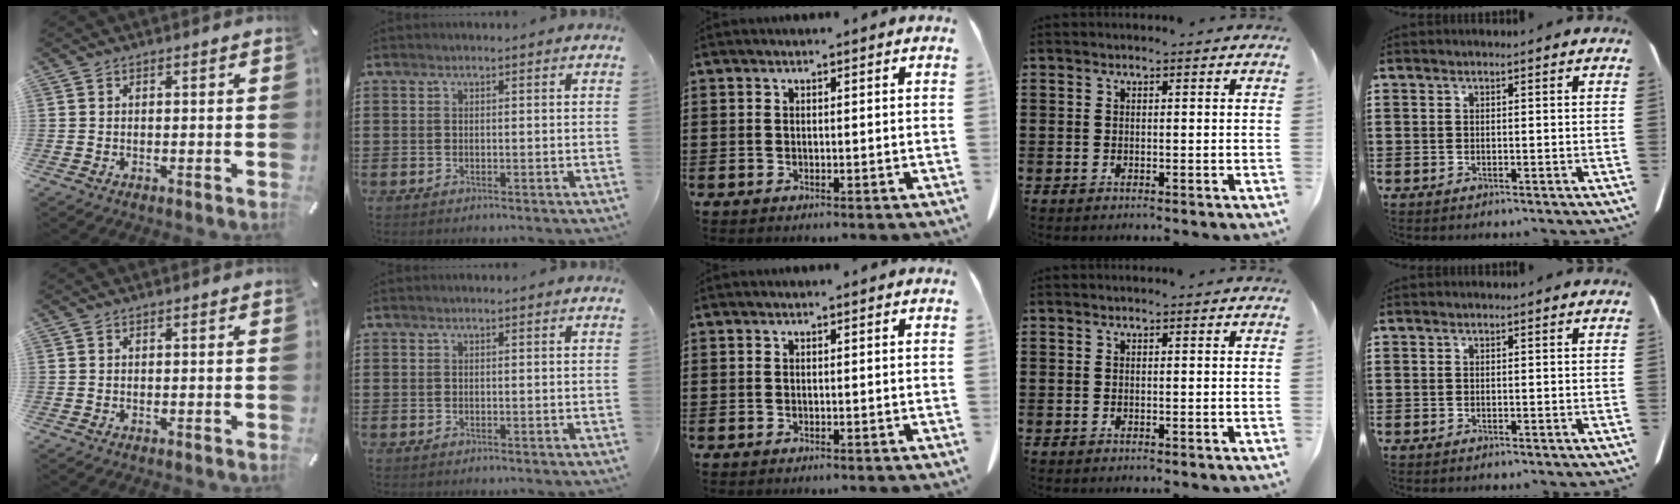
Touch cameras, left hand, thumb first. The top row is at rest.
{}